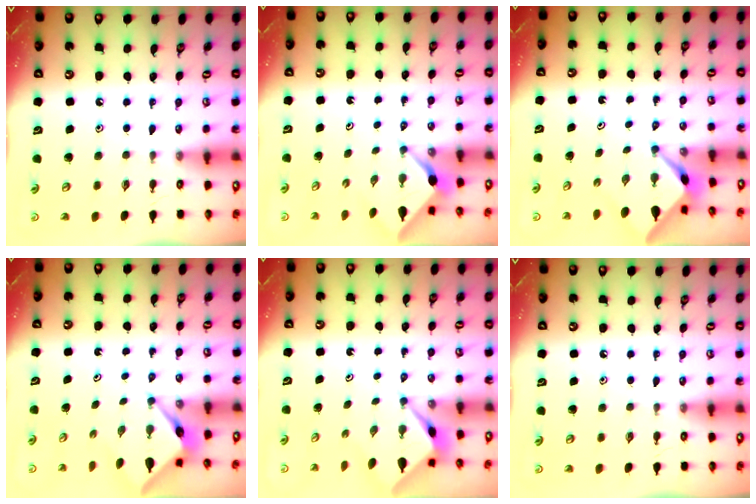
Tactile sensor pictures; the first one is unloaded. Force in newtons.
{"total": 2.5, "press": 2.5, "slide": 0.3}
{"total": 2.8, "press": 2.7, "slide": 0.3}
{"total": 4.0, "press": 4.0, "slide": 0.2}
{"total": 2.6, "press": 2.6, "slide": 0.1}
{"total": 0.0}